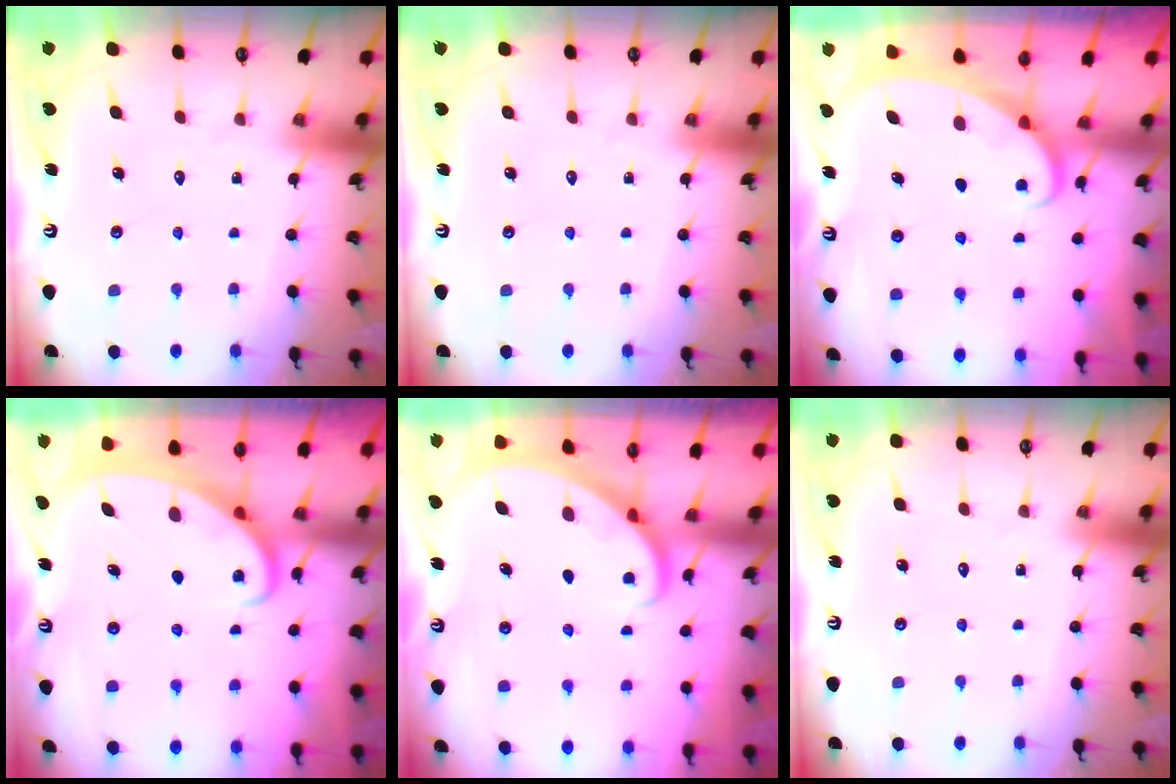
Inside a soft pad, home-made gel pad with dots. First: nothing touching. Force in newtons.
{"total": 0.0}
{"total": 2.0, "press": 2.0, "slide": 0.1}
{"total": 2.5, "press": 2.5, "slide": 0.3}
{"total": 2.7, "press": 2.7, "slide": 0.1}
{"total": 0.0}